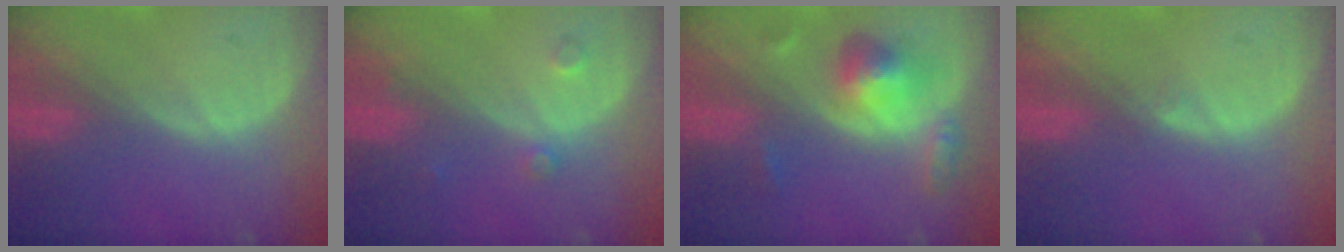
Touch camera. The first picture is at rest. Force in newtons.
{"total": 1.7, "press": 1.7, "slide": 0.3}
{"total": 5.5, "press": 5.5, "slide": 0.2}
{"total": 0.6, "press": 0.5, "slide": 0.4}